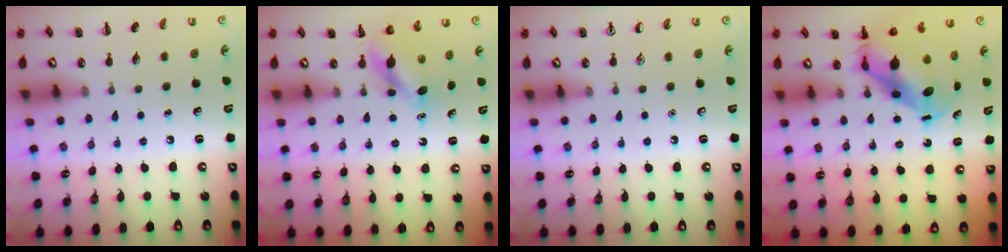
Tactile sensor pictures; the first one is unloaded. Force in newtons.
{"total": 4.6, "press": 4.6, "slide": 0.4}
{"total": 0.0}
{"total": 7.8, "press": 7.6, "slide": 2.1}